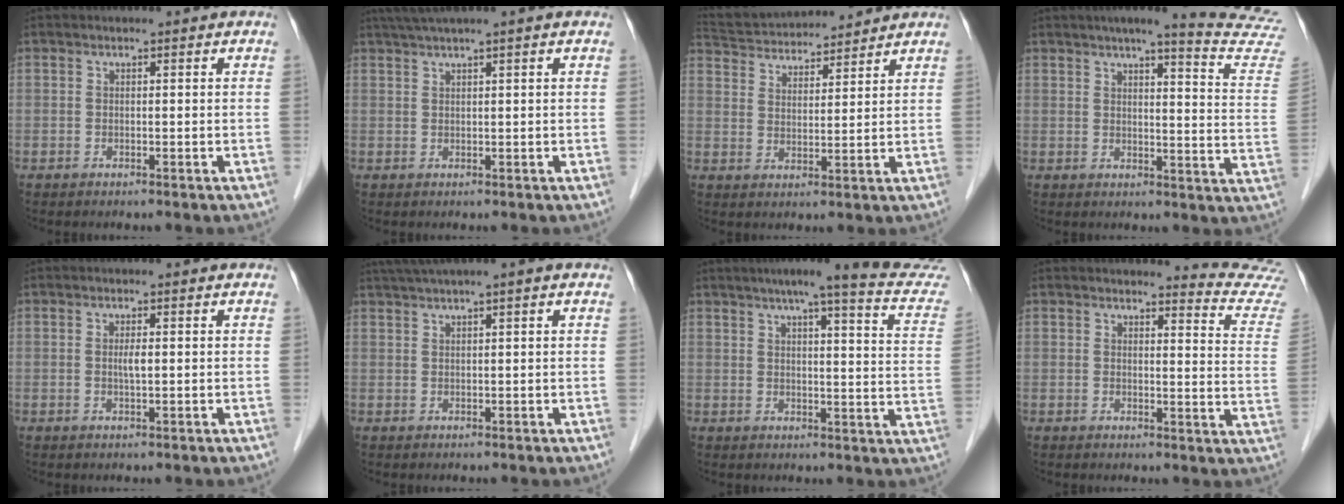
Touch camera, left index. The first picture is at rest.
{"total": 3.7, "force": [2.7, -1.0, 2.3], "torque": [-0.045, 0.018, 0.055]}
{"total": 13.0, "force": [12.2, 2.3, 3.6], "torque": [-0.071, 0.035, 0.204]}
{"total": 17.8, "force": [16.5, -0.3, 6.8], "torque": [-0.078, -0.087, 0.173]}
{"total": 1.5, "force": [0.1, 0.2, 1.5], "torque": [-0.030, 0.000, 0.001]}
{"total": 4.8, "force": [3.6, -0.8, 3.1], "torque": [-0.060, 0.028, 0.066]}
{"total": 19.9, "force": [17.6, 0.4, 9.3], "torque": [-0.114, -0.040, 0.195]}
{"total": 9.8, "force": [9.8, -1.3, -0.3], "torque": [0.001, -0.111, 0.087]}